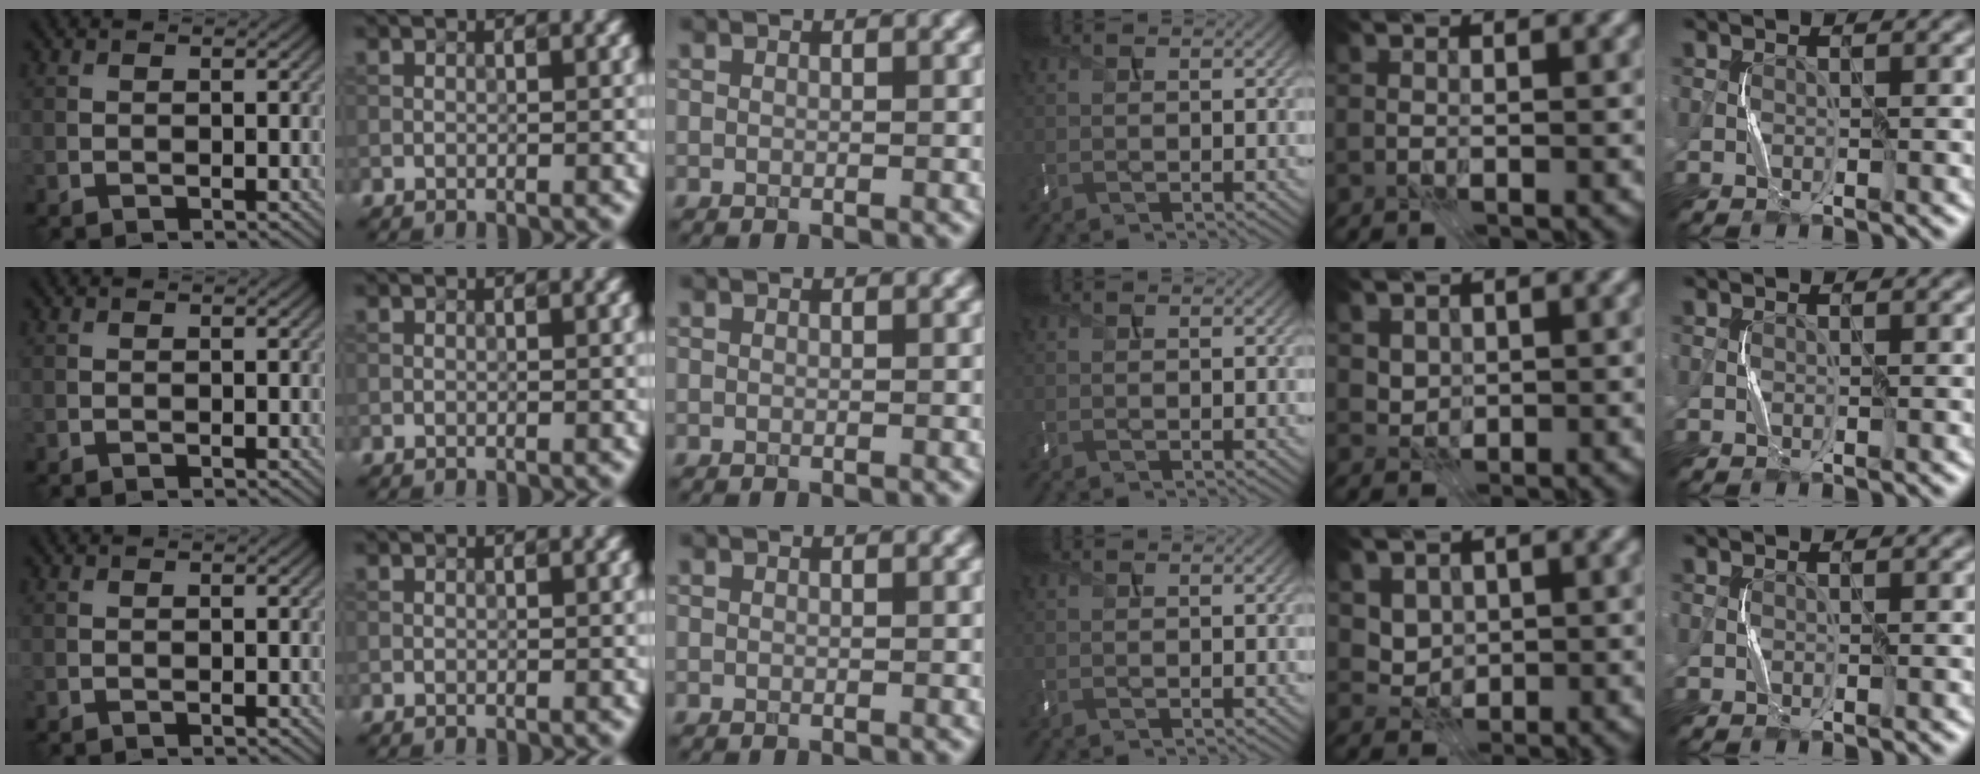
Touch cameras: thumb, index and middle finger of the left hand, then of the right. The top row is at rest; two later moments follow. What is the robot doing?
{"motion": "press", "object": "mouse"}